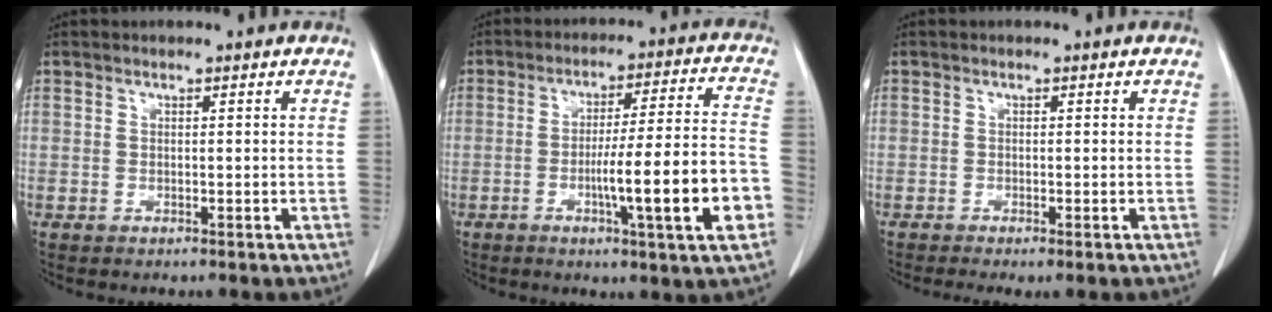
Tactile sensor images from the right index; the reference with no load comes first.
{"total": 14.7, "force": [-4.4, -0.1, 14.0], "torque": [-0.216, -0.001, -0.068]}
{"total": 2.0, "force": [-1.2, 0.4, 1.5], "torque": [-0.026, -0.006, -0.021]}